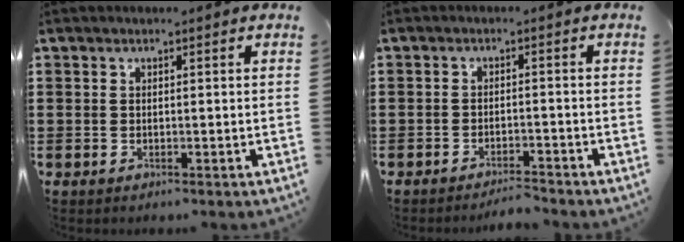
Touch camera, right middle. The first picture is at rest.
{"total": 2.5, "force": [-2.5, 0.0, 0.4], "torque": [-0.010, 0.002, -0.051]}